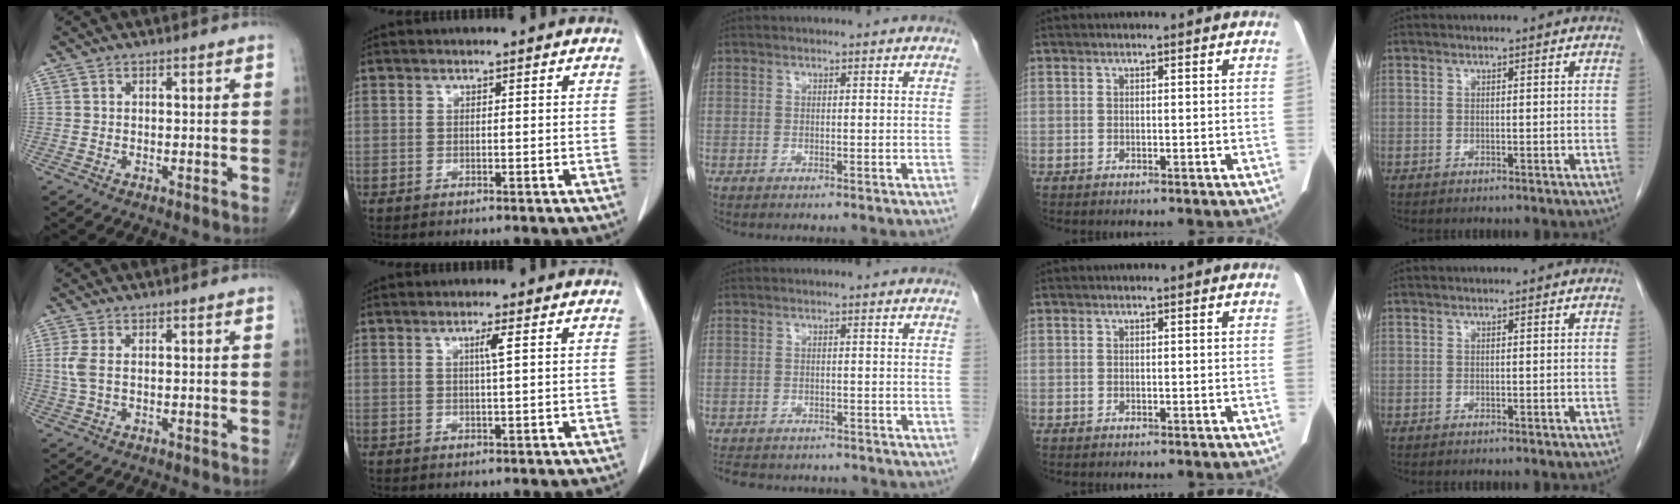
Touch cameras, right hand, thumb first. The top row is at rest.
{"thumb": {"total": 3.0, "force": [0.3, 1.4, 2.7], "torque": [-0.082, 0.002, 0.008]}, "index": {"total": 1.8, "force": [0.6, -0.4, 1.7], "torque": [-0.032, -0.002, 0.011]}, "middle": {"total": 9.3, "force": [-8.3, 3.2, 2.8], "torque": [-0.059, -0.001, -0.106]}}